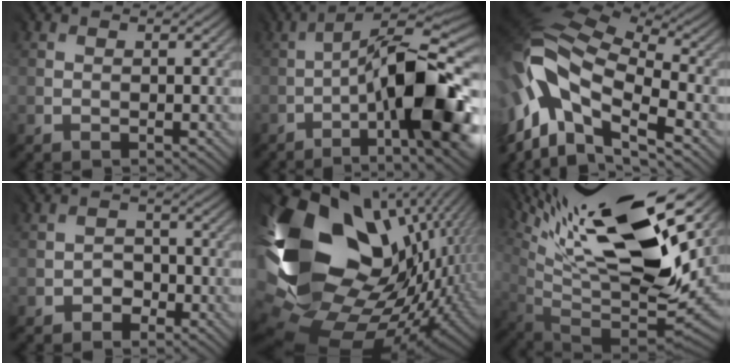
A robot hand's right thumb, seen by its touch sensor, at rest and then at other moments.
{"total": 15.6, "force": [-4.5, 4.6, 14.2], "torque": [-0.223, 0.006, -0.066]}
{"total": 15.7, "force": [-3.9, 8.2, 12.8], "torque": [-0.298, -0.004, -0.071]}
{"total": 1.9, "force": [-1.4, 1.2, 0.1], "torque": [0.002, 0.005, -0.028]}
{"total": 21.1, "force": [0.0, 15.5, 14.2], "torque": [-0.322, -0.056, 0.044]}
{"total": 18.7, "force": [11.1, 5.2, 14.2], "torque": [-0.263, 0.013, 0.188]}